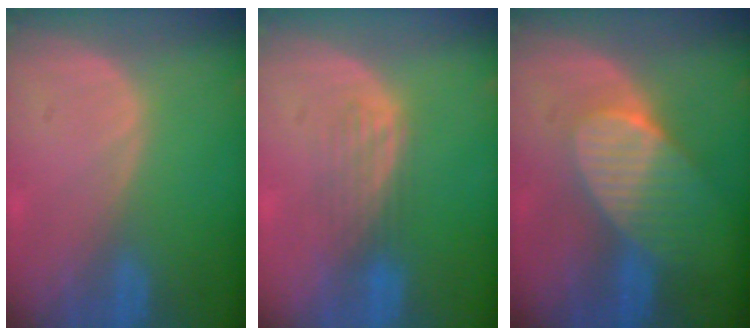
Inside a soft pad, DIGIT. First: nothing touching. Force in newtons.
{"total": 3.5, "press": 3.2, "slide": 1.5}
{"total": 7.4, "press": 6.7, "slide": 3.1}